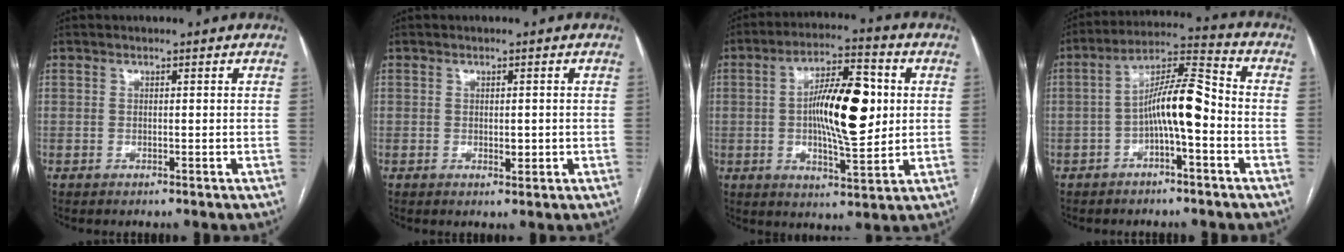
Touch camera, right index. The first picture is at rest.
{"total": 1.2, "force": [-0.1, 0.6, 1.1], "torque": [-0.015, -0.002, 0.002]}
{"total": 14.0, "force": [1.1, 3.9, 13.4], "torque": [-0.226, 0.014, 0.016]}
{"total": 9.5, "force": [-2.2, 1.7, 9.1], "torque": [-0.163, 0.033, -0.038]}